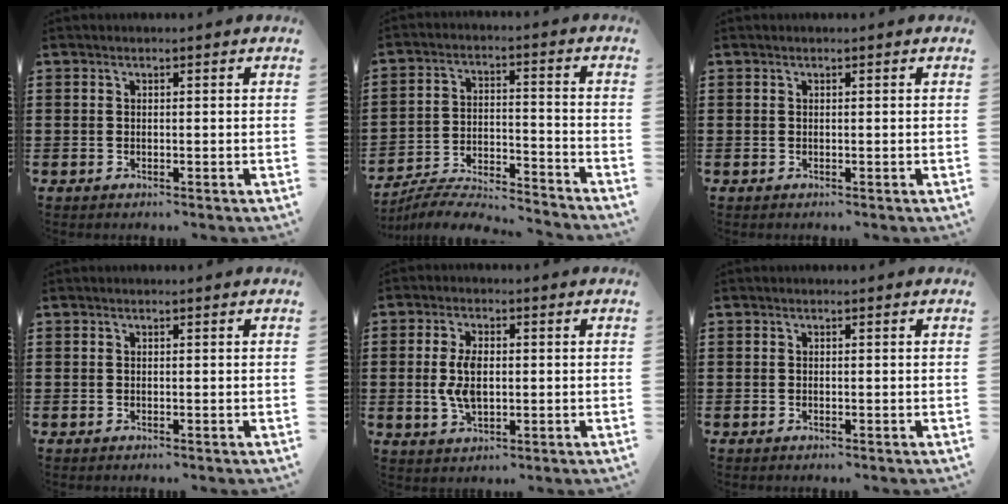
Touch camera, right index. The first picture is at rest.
{"total": 6.2, "force": [-6.1, 0.2, 1.2], "torque": [-0.031, -0.001, -0.124]}
{"total": 0.0}
{"total": 0.0}
{"total": 5.6, "force": [0.1, 2.9, 4.8], "torque": [-0.109, 0.002, -0.002]}
{"total": 0.0}